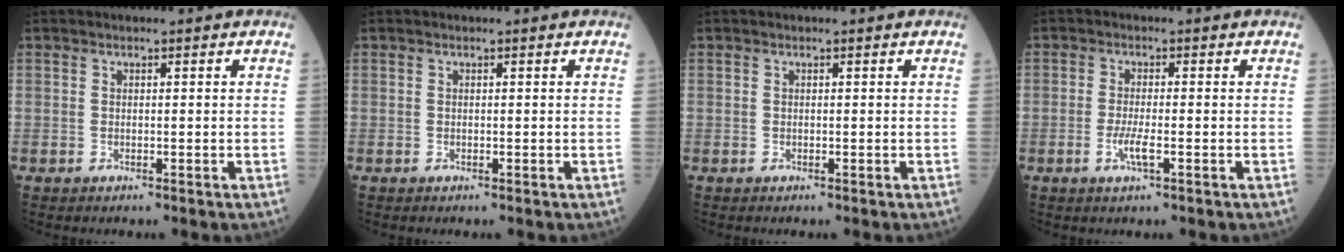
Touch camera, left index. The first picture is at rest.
{"total": 0.0}
{"total": 0.0}
{"total": 2.8, "force": [-1.1, 0.3, 2.6], "torque": [-0.055, -0.003, -0.021]}